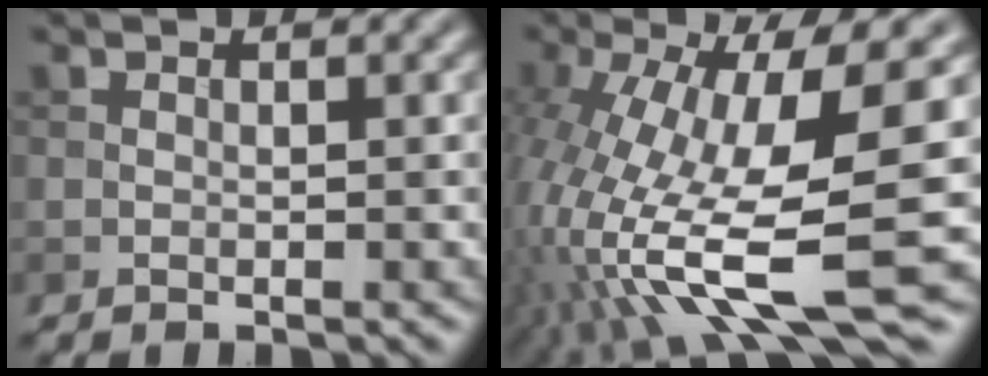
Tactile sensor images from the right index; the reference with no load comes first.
{"total": 14.7, "force": [-2.8, 4.2, 13.8], "torque": [-0.276, -0.018, -0.035]}